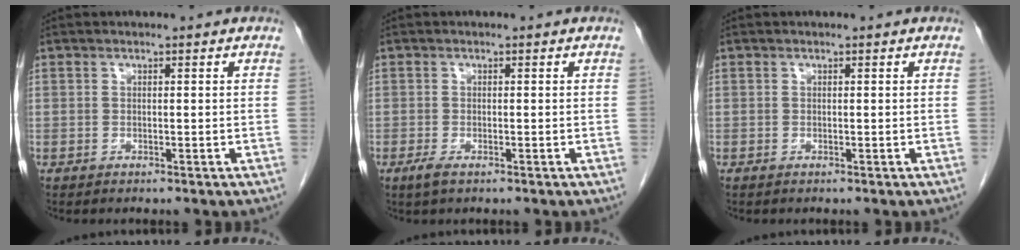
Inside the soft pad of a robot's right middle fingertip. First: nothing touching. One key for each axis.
{"total": 1.7, "fx": -1.0, "fy": 0.5, "fz": 1.3, "tx": -0.032, "ty": -0.004, "tz": -0.018}
{"total": 0.0}